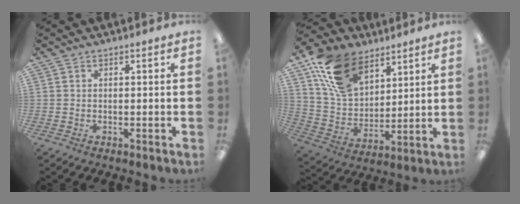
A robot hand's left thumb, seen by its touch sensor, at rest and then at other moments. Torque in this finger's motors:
{"motor_torque": [0.40, 0.50, 1.83, -0.94, 0.45]}